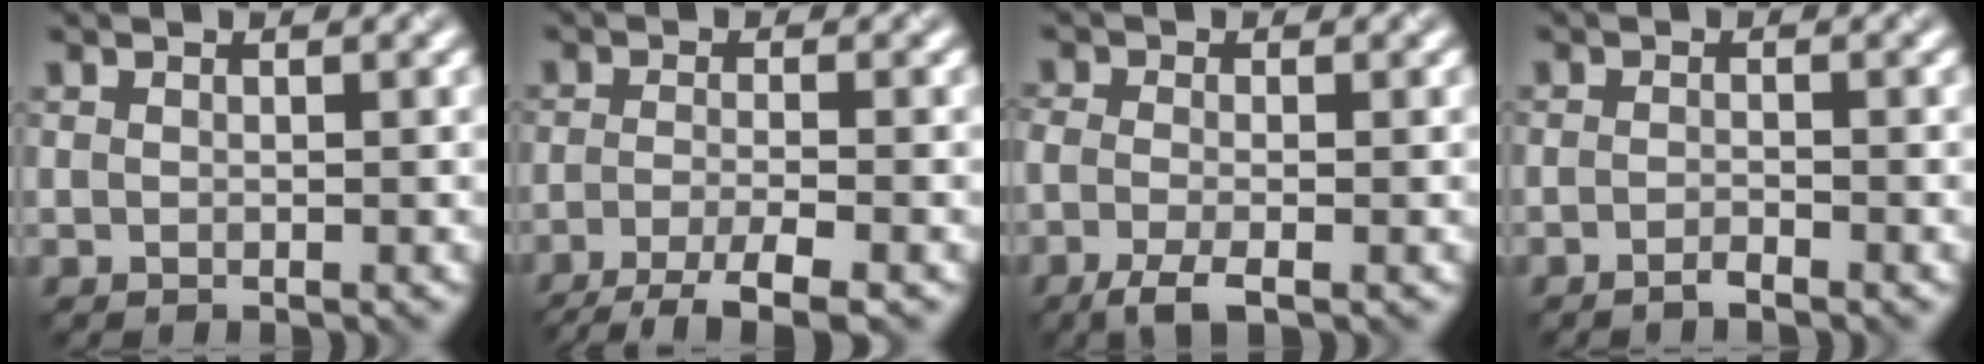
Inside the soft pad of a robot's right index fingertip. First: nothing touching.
{"total": 5.2, "force": [-3.5, 1.1, 3.8], "torque": [-0.059, -0.006, -0.068]}
{"total": 2.9, "force": [-1.7, 1.0, 2.2], "torque": [-0.051, -0.005, -0.043]}
{"total": 1.0, "force": [-0.8, 0.1, 0.5], "torque": [-0.009, 0.002, -0.016]}